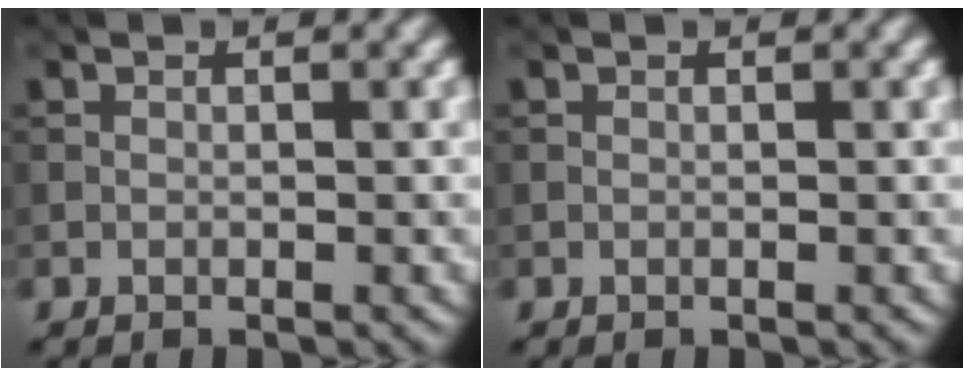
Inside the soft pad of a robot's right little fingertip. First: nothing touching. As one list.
[{"total": 0.0}]